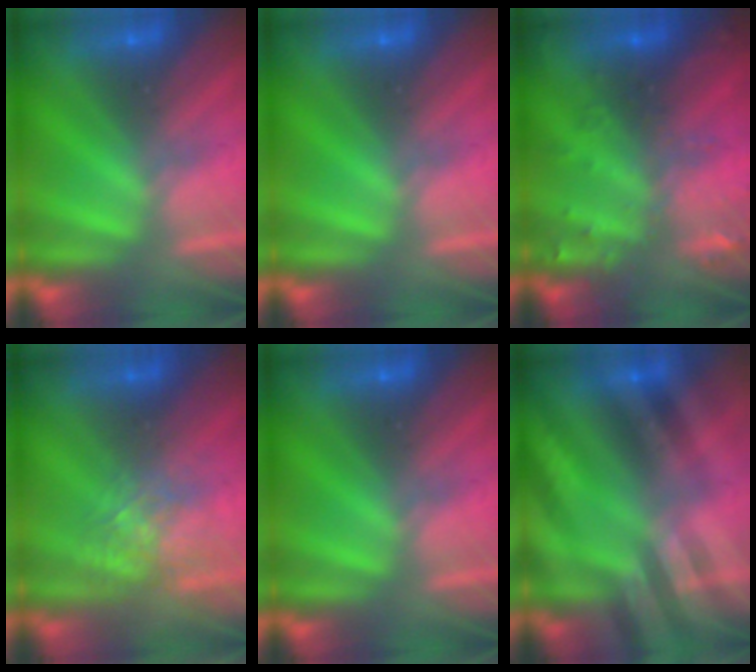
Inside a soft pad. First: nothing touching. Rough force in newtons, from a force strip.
{"total": 0.0}
{"total": 3.0}
{"total": 2.7}
{"total": 0.0}
{"total": 2.8}